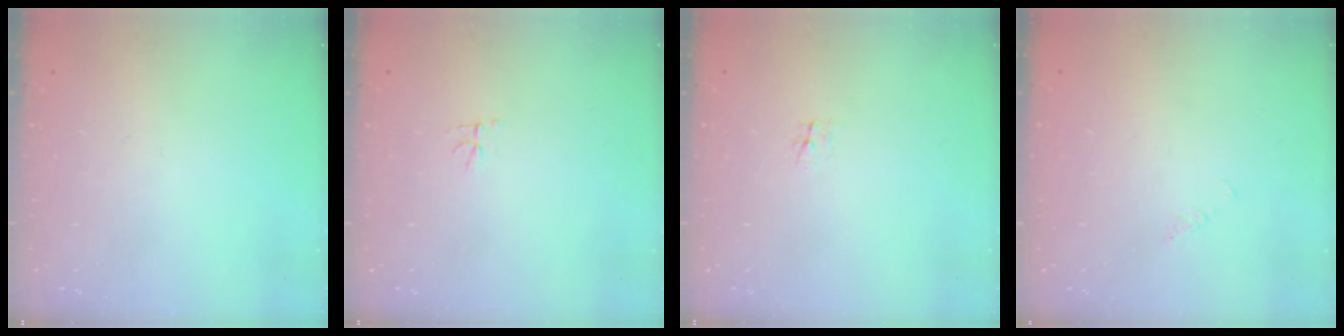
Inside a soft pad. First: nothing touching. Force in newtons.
{"total": 2.8, "press": 2.8, "slide": 0.2}
{"total": 2.3, "press": 2.3, "slide": 0.3}
{"total": 1.1, "press": 1.1, "slide": 0.1}